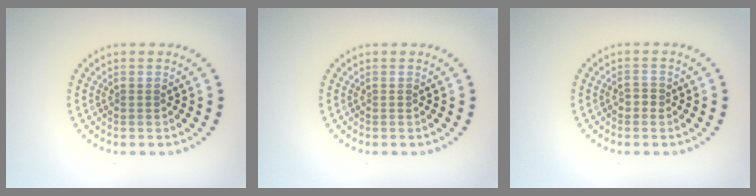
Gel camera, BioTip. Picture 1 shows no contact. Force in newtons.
{"total": 0.0}
{"total": 1.0, "press": 0.9, "slide": 0.4}